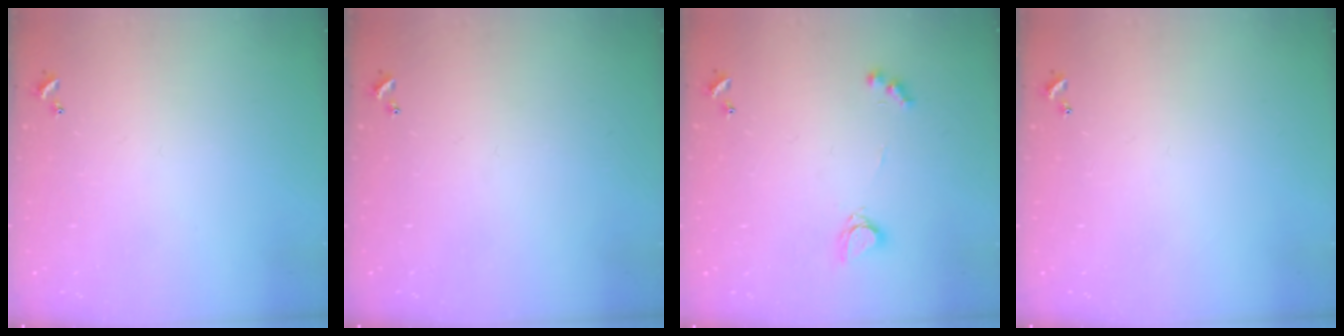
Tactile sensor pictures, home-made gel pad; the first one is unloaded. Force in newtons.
{"total": 0.0}
{"total": 4.7, "press": 4.7, "slide": 0.4}
{"total": 0.0}